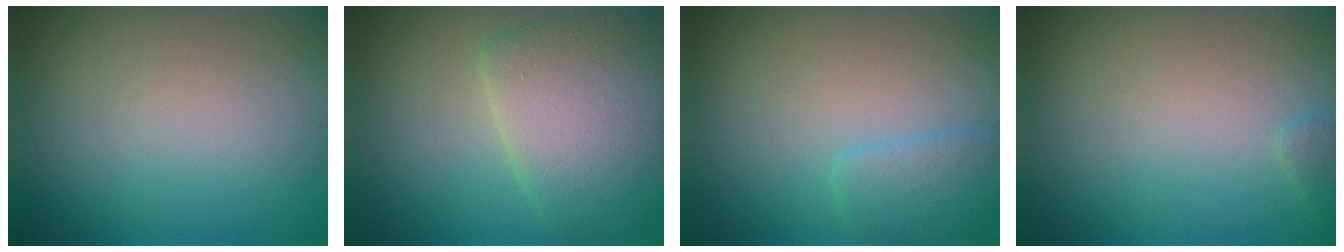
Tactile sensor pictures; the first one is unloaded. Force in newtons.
{"total": 6.8, "press": 6.8, "slide": 0.6}
{"total": 2.4, "press": 2.3, "slide": 0.2}
{"total": 0.9, "press": 0.9, "slide": 0.1}